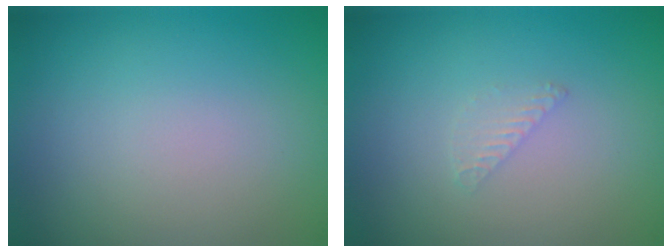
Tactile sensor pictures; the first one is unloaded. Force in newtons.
{"total": 0.8, "press": 0.8, "slide": 0.0}